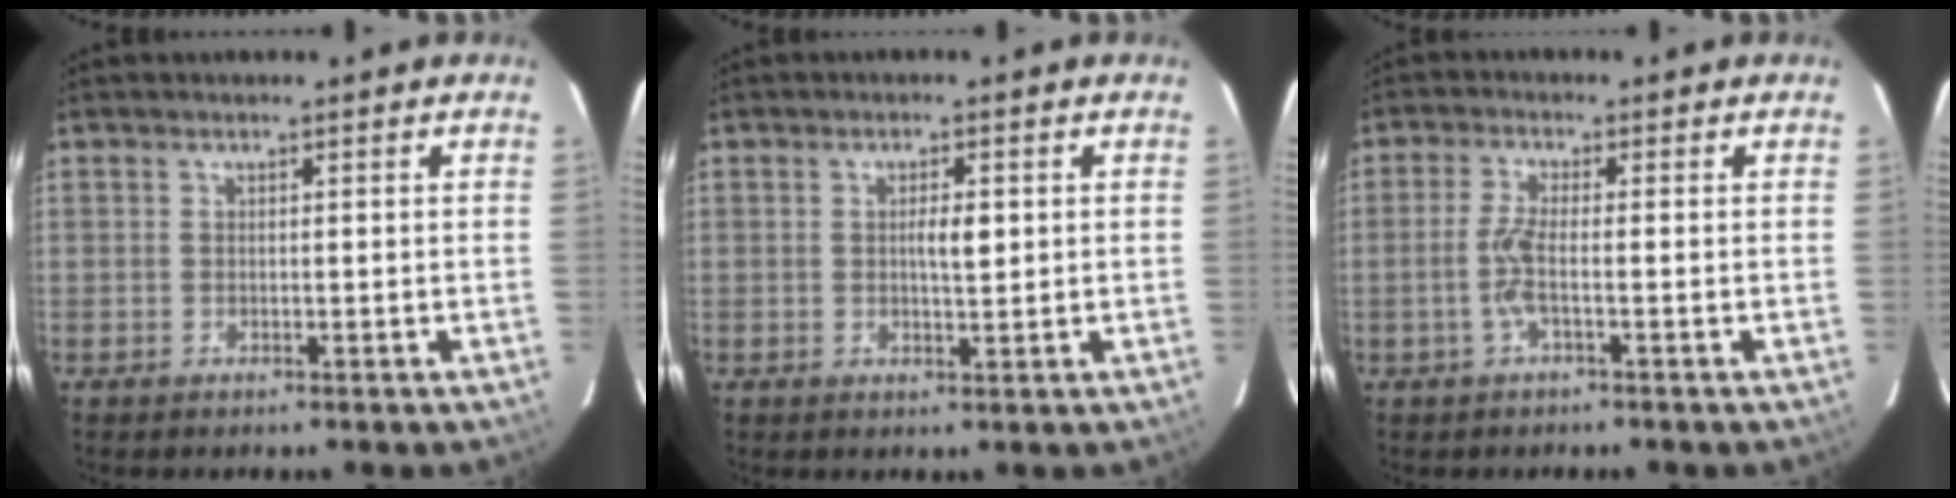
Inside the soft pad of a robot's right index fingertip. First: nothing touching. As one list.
[{"total": 2.7, "force": [0.4, 0.6, 2.6], "torque": [-0.046, 0.001, 0.006]}, {"total": 3.6, "force": [-1.0, 0.2, 3.4], "torque": [-0.078, -0.001, -0.023]}]